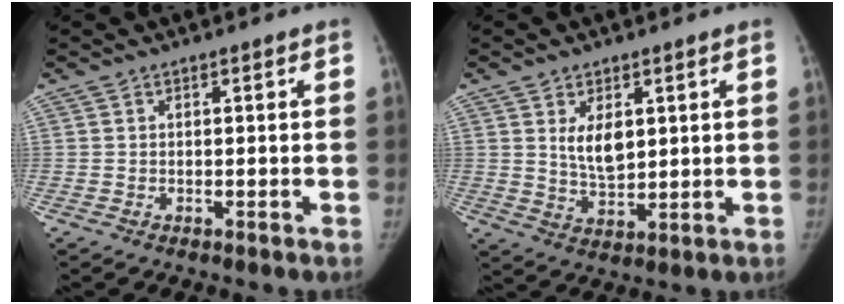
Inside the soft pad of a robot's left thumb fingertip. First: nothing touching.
{"total": 6.4, "force": [2.0, 3.6, 4.9], "torque": [-0.067, -0.019, 0.045]}